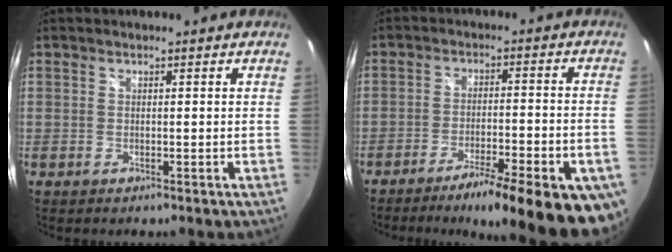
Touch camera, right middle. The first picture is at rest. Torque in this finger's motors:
{"motor_torque": [1.10, -1.04, 1.05, 0.20]}